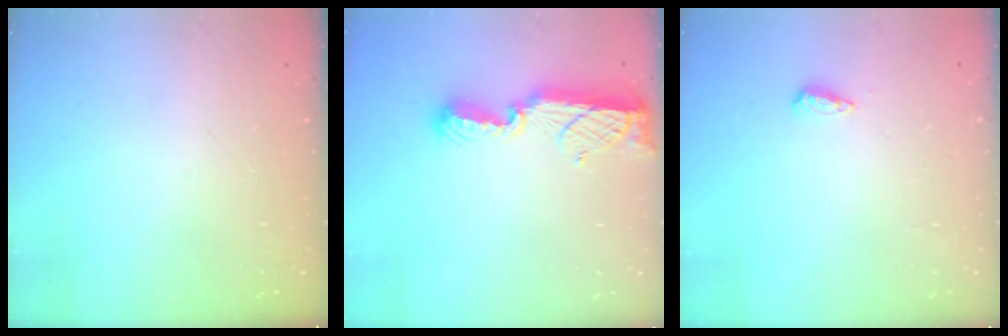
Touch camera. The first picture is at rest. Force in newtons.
{"total": 10.8, "press": 10.5, "slide": 2.5}
{"total": 5.3, "press": 5.2, "slide": 1.1}